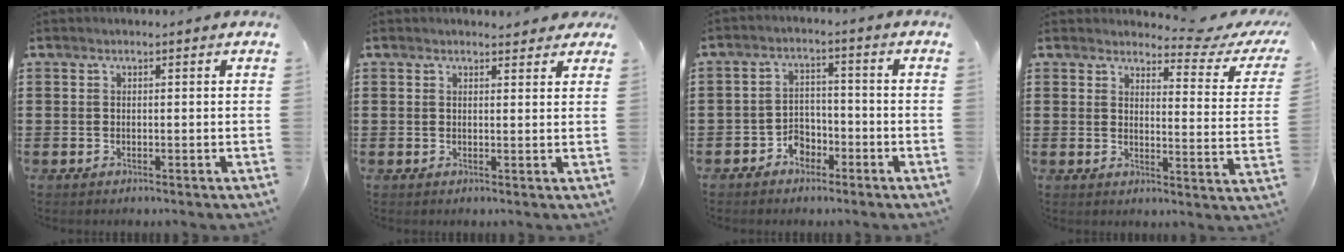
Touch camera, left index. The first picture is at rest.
{"total": 2.1, "force": [1.9, 0.6, 0.6], "torque": [-0.009, 0.002, 0.034]}
{"total": 3.7, "force": [-2.8, 2.1, 1.0], "torque": [-0.024, 0.010, -0.058]}
{"total": 4.4, "force": [3.9, 0.4, 2.2], "torque": [-0.044, -0.023, 0.061]}